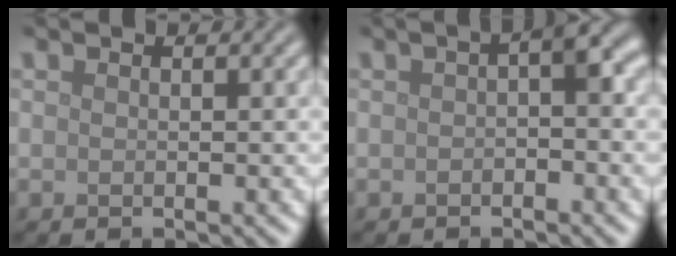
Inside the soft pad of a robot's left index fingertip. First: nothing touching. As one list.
[{"total": 2.4, "force": [0.0, 0.8, 2.3], "torque": [-0.032, 0.010, -0.004]}]